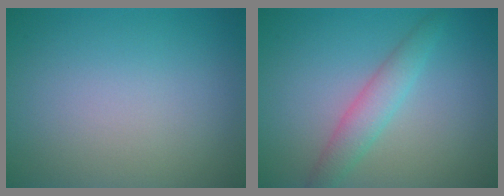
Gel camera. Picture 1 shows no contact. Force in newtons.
{"total": 2.9, "press": 2.8, "slide": 0.1}